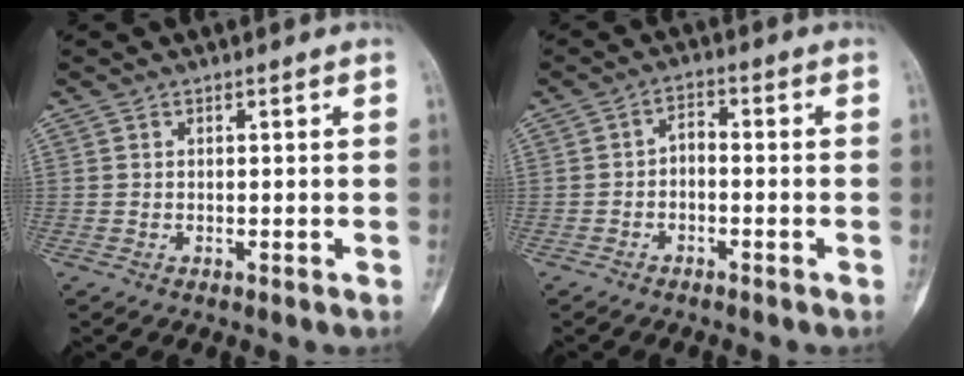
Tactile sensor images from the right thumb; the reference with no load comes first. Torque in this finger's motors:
{"motor_torque": [0.02, 0.37, 0.18, -0.09, -0.04]}